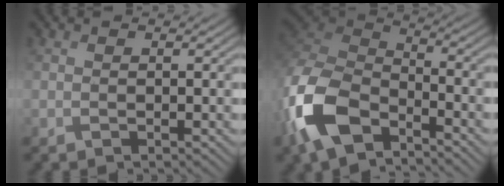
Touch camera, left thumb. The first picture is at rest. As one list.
[{"total": 12.7, "force": [-7.1, 6.6, 8.1], "torque": [-0.208, -0.023, -0.157]}]